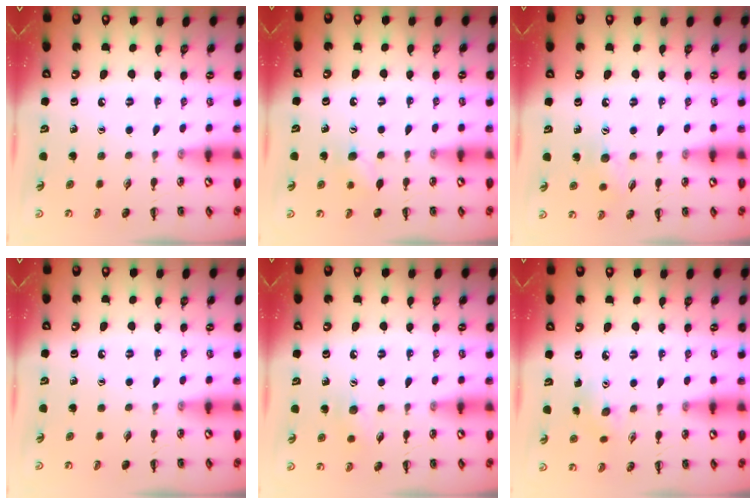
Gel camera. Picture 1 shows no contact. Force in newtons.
{"total": 6.2, "press": 6.0, "slide": 1.5}
{"total": 6.8, "press": 6.7, "slide": 1.1}
{"total": 0.0}
{"total": 5.6, "press": 5.4, "slide": 1.3}
{"total": 4.6, "press": 4.4, "slide": 1.2}